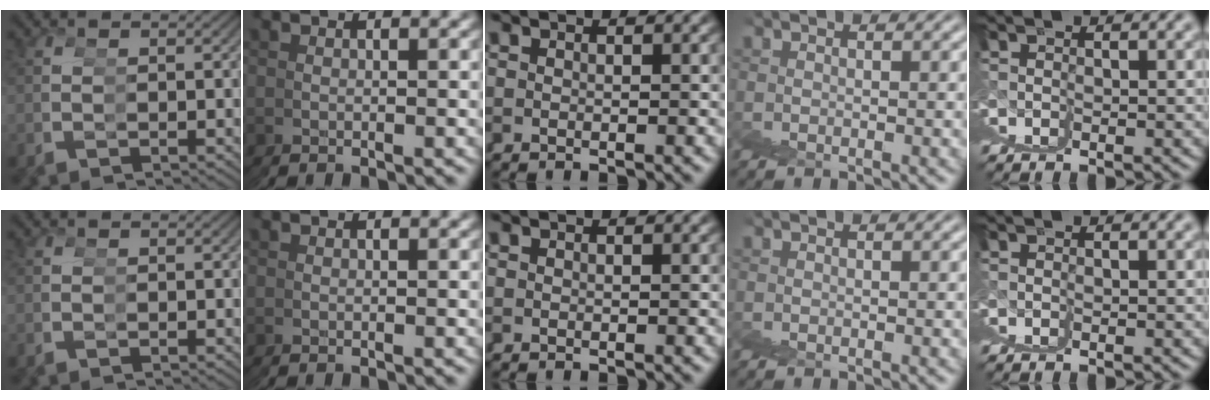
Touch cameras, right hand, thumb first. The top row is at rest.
{}